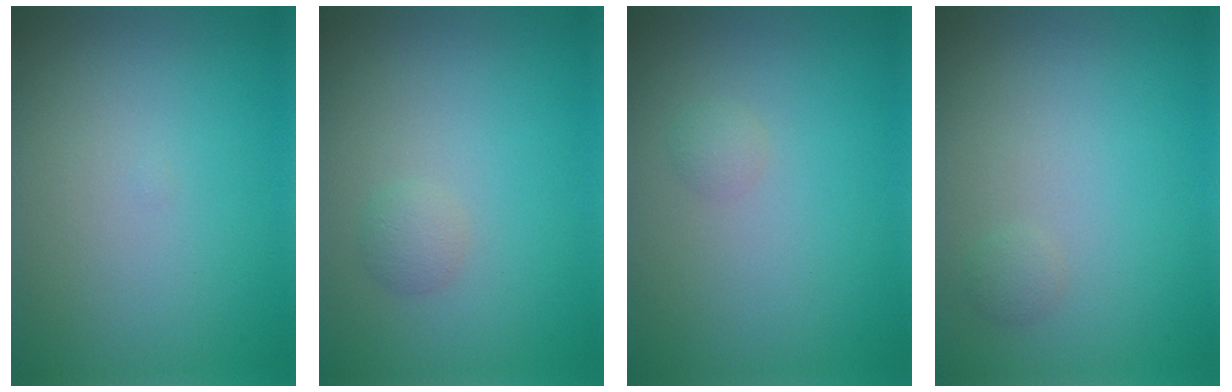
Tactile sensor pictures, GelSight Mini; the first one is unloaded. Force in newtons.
{"total": 1.1, "press": 1.1, "slide": 0.0}
{"total": 0.7, "press": 0.7, "slide": 0.0}
{"total": 0.7, "press": 0.7, "slide": 0.0}